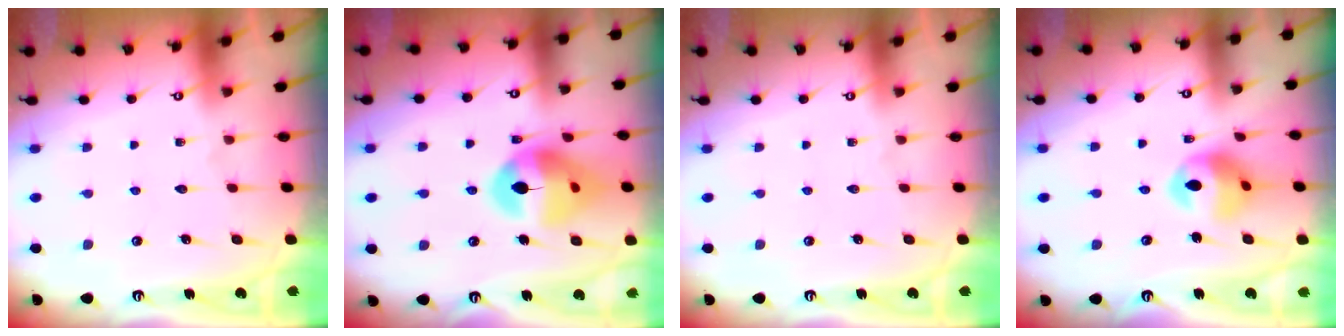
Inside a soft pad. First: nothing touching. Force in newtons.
{"total": 14.8, "press": 14.7, "slide": 1.8}
{"total": 0.0}
{"total": 12.5, "press": 12.4, "slide": 1.5}